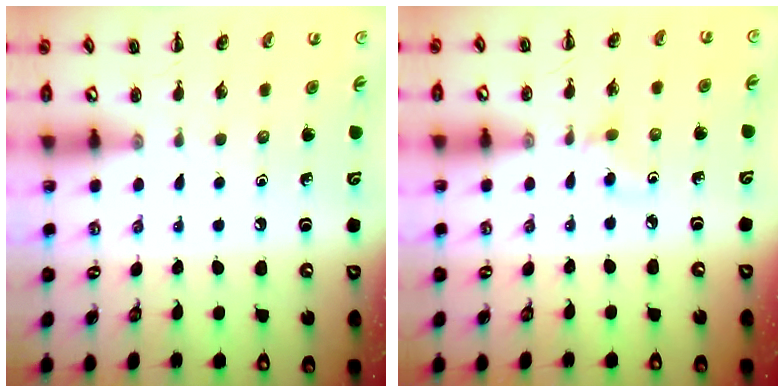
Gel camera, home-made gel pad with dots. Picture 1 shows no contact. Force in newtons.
{"total": 3.4, "press": 3.1, "slide": 1.4}